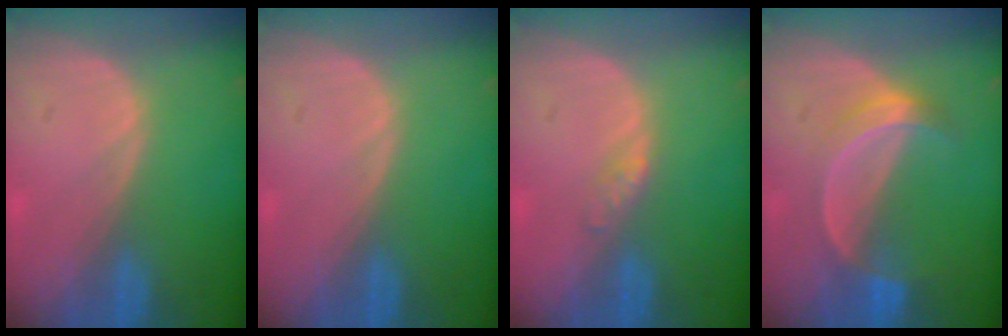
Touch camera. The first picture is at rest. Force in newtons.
{"total": 0.0}
{"total": 1.4, "press": 1.4, "slide": 0.1}
{"total": 5.1, "press": 4.8, "slide": 2.0}